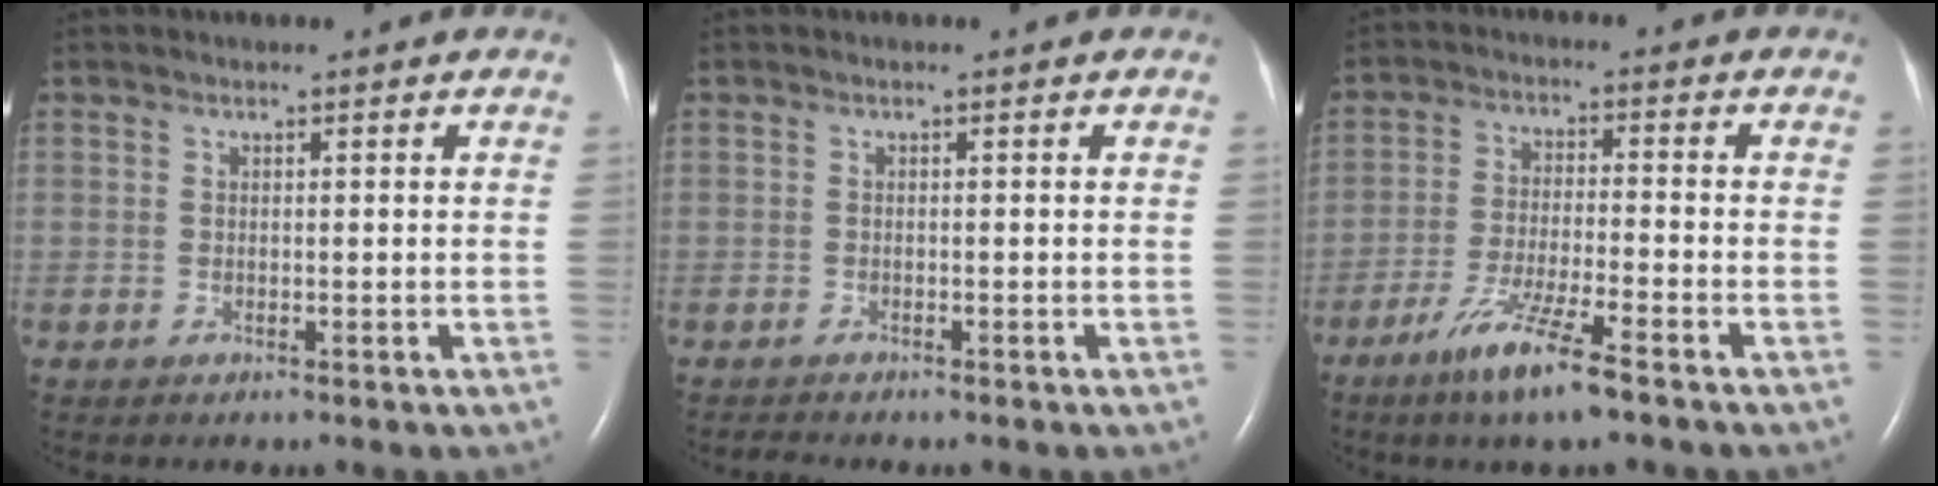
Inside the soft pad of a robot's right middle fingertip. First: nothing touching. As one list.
[{"total": 0.8, "force": [-0.8, 0.0, -0.1], "torque": [-0.006, -0.006, -0.013]}, {"total": 8.6, "force": [-5.7, 0.1, 6.5], "torque": [-0.132, -0.021, -0.105]}]